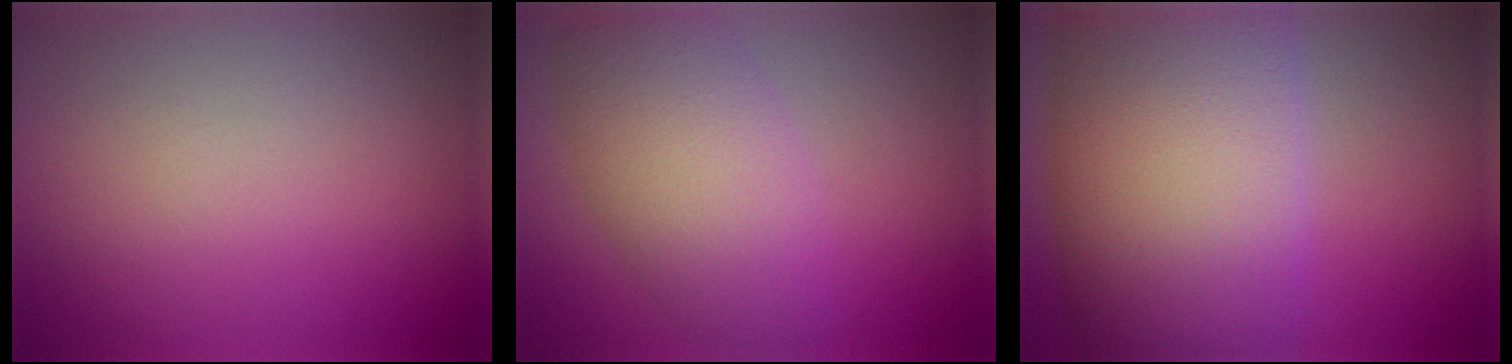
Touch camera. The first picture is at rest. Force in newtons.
{"total": 6.6, "press": 6.6, "slide": 0.2}
{"total": 15.7, "press": 15.7, "slide": 0.8}